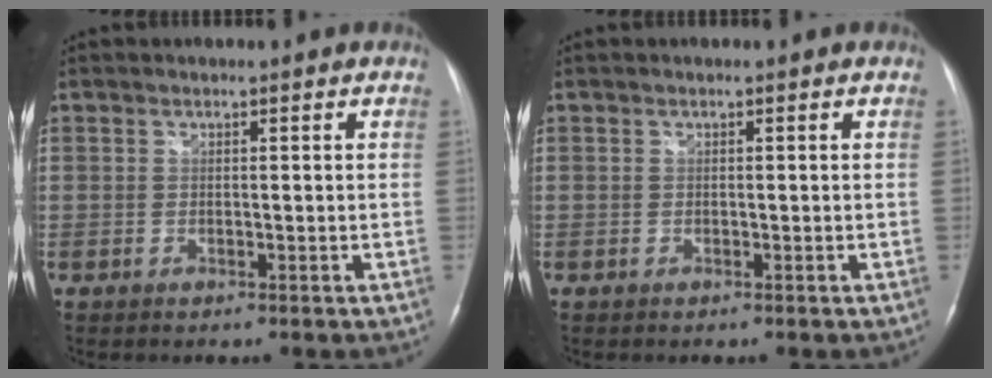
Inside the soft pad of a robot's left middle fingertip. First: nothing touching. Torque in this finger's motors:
{"motor_torque": [0.22, -0.16, 0.08, 0.02]}